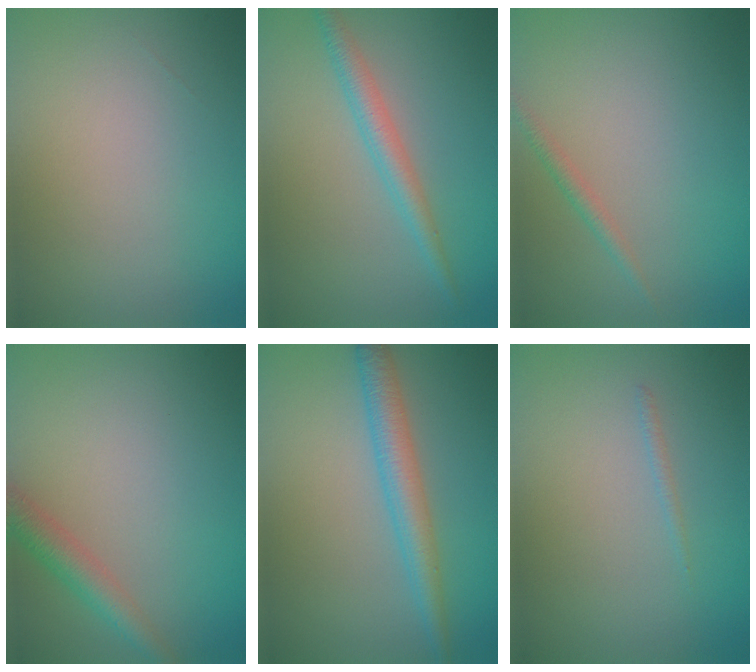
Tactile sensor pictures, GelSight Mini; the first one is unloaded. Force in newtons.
{"total": 2.5, "press": 2.5, "slide": 0.0}
{"total": 1.1, "press": 1.1, "slide": 0.1}
{"total": 2.7, "press": 2.7, "slide": 0.2}
{"total": 3.4, "press": 3.4, "slide": 0.0}
{"total": 0.5, "press": 0.5, "slide": 0.1}